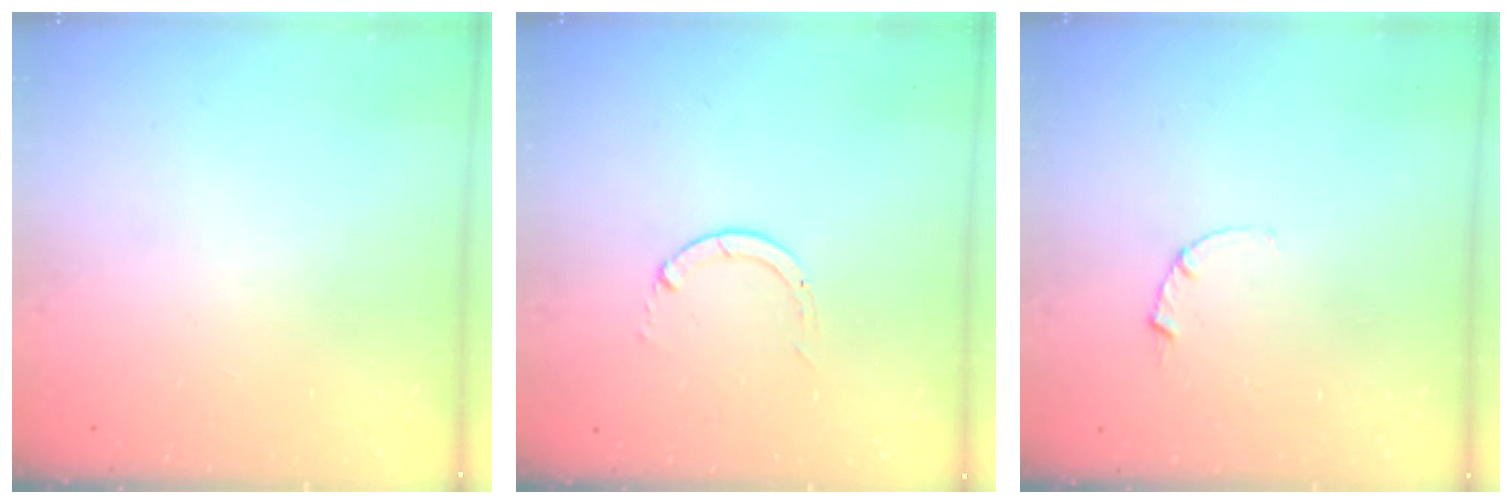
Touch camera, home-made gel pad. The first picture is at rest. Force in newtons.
{"total": 0.6, "press": 0.5, "slide": 0.1}
{"total": 2.5, "press": 2.5, "slide": 0.3}